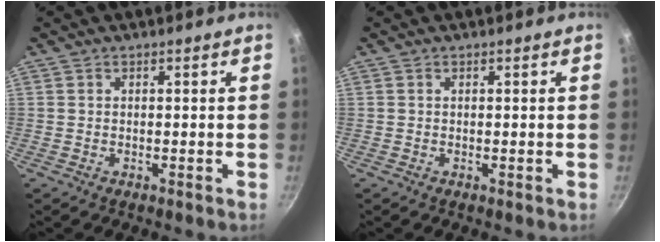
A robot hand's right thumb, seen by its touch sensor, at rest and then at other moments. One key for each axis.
{"total": 0.0}